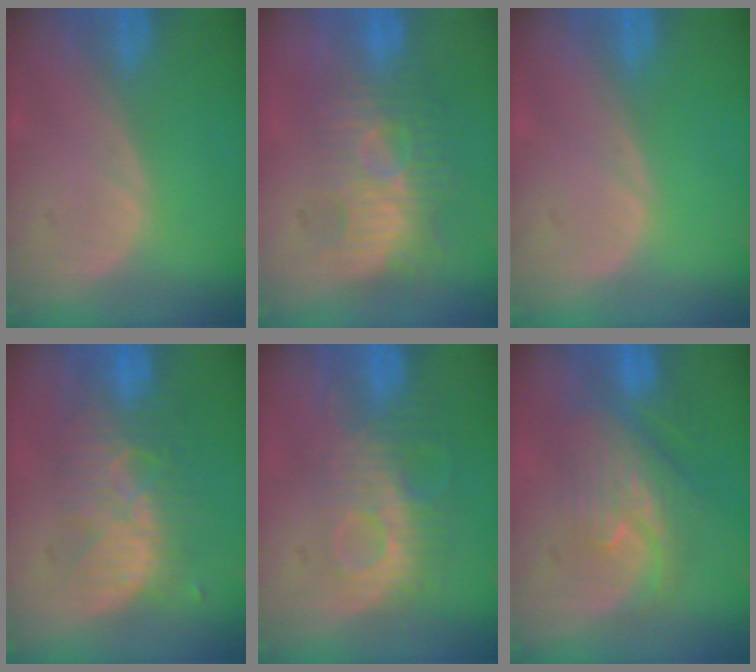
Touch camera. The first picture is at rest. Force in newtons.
{"total": 9.8, "press": 8.5, "slide": 4.9}
{"total": 0.0}
{"total": 8.3, "press": 8.1, "slide": 2.0}
{"total": 9.2, "press": 8.1, "slide": 4.3}
{"total": 7.9, "press": 7.5, "slide": 2.5}